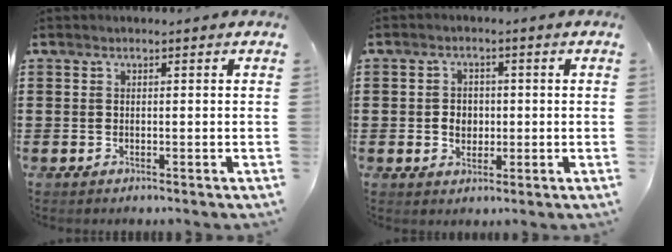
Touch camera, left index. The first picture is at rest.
{"total": 2.8, "force": [-0.4, 2.4, 1.4], "torque": [-0.027, 0.002, -0.013]}